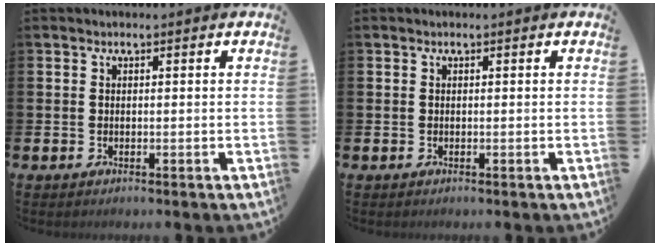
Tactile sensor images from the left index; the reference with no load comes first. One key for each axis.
{"total": 0.0}